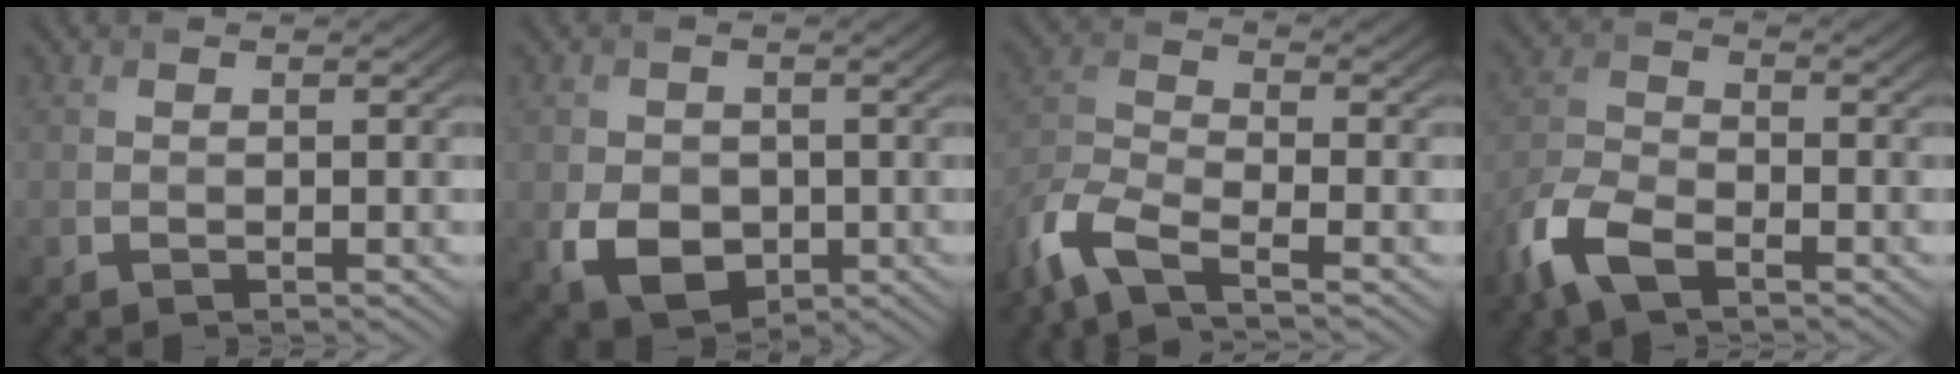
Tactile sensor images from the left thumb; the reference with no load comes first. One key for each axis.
{"total": 6.0, "fx": -1.5, "fy": 4.6, "fz": 3.5, "tx": -0.072, "ty": -0.013, "tz": -0.029}
{"total": 7.6, "fx": -5.3, "fy": 2.3, "fz": 5.0, "tx": -0.118, "ty": -0.008, "tz": -0.126}
{"total": 7.4, "fx": -4.7, "fy": 3.3, "fz": 4.7, "tx": -0.109, "ty": -0.006, "tz": -0.112}